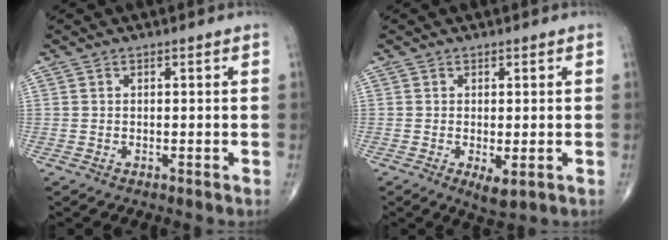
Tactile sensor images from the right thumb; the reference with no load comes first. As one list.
[{"total": 3.3, "force": [-0.8, 1.3, 2.9], "torque": [-0.050, -0.011, -0.009]}]